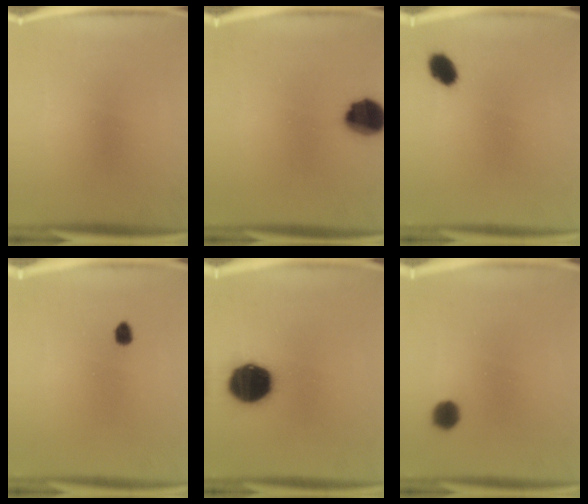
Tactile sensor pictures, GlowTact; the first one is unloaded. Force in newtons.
{"total": 10.8}
{"total": 4.7}
{"total": 1.8}
{"total": 17.2}
{"total": 3.8}